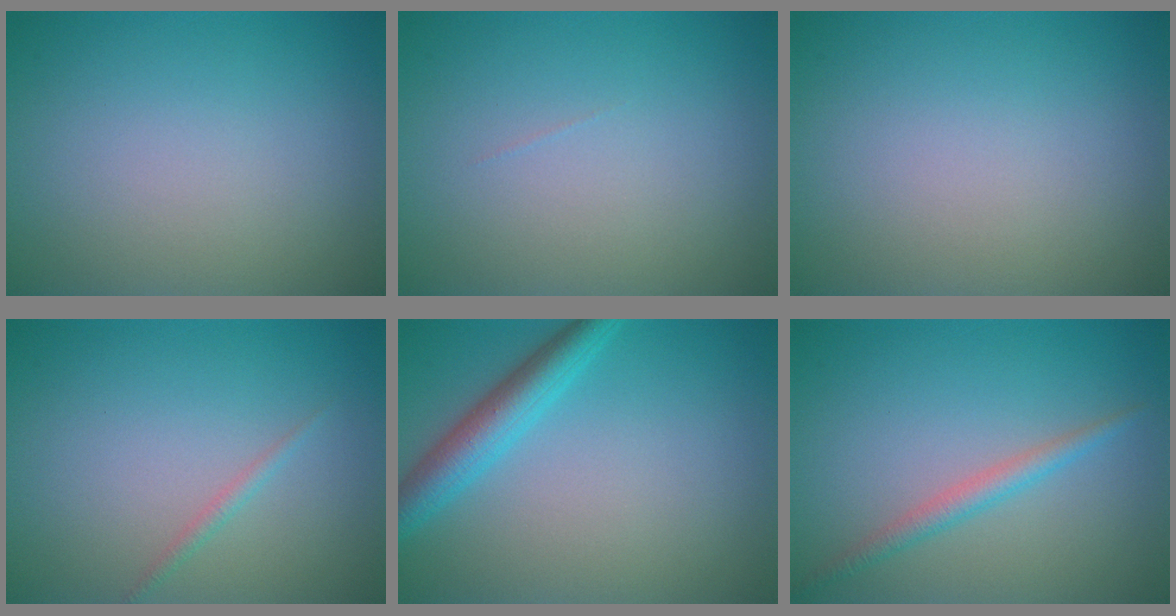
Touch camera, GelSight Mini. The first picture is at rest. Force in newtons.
{"total": 0.0}
{"total": 0.0}
{"total": 0.8, "press": 0.8, "slide": 0.1}
{"total": 3.9, "press": 3.9, "slide": 0.2}
{"total": 1.9, "press": 1.9, "slide": 0.1}